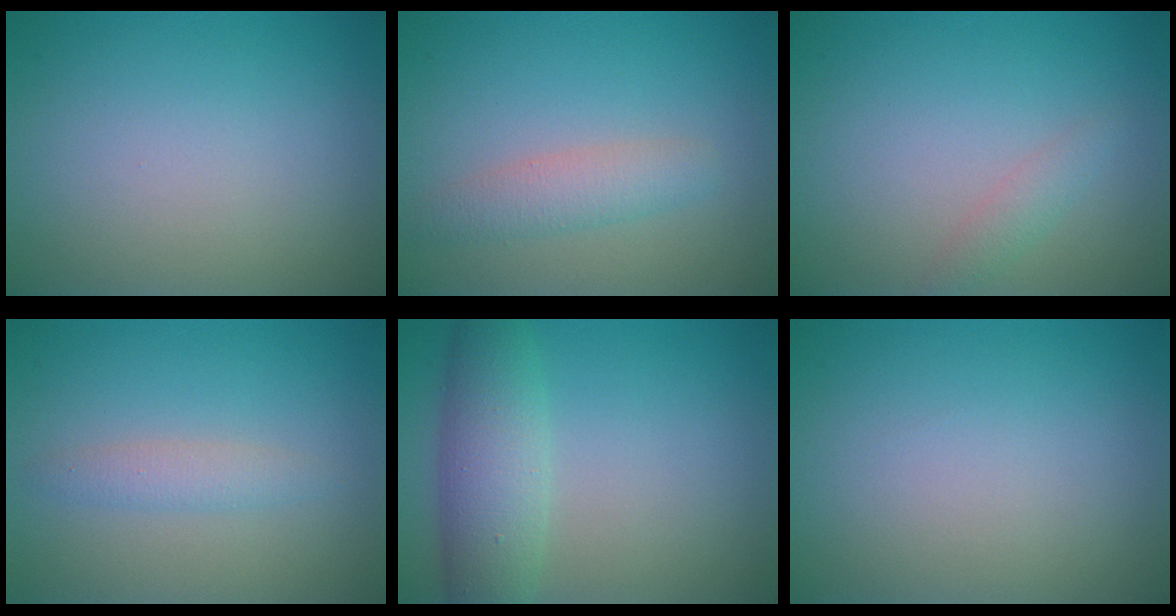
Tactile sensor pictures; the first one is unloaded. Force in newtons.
{"total": 2.5, "press": 2.5, "slide": 0.1}
{"total": 1.2, "press": 1.2, "slide": 0.0}
{"total": 1.6, "press": 1.6, "slide": 0.0}
{"total": 5.2, "press": 5.2, "slide": 0.1}
{"total": 0.0}